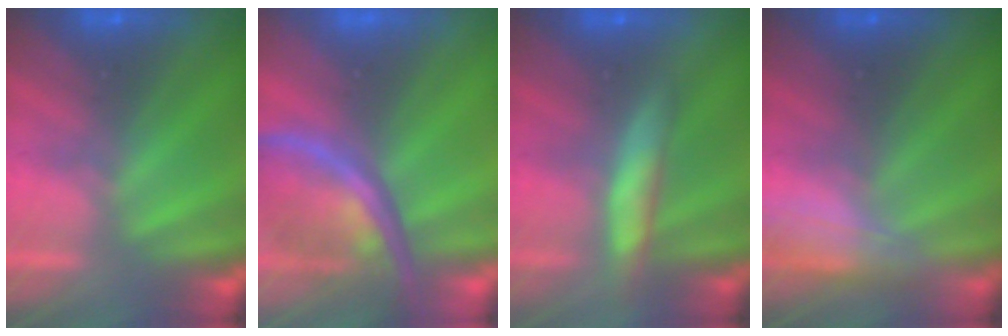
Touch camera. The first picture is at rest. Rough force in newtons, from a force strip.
{"total": 2.6}
{"total": 9.1}
{"total": 3.0}